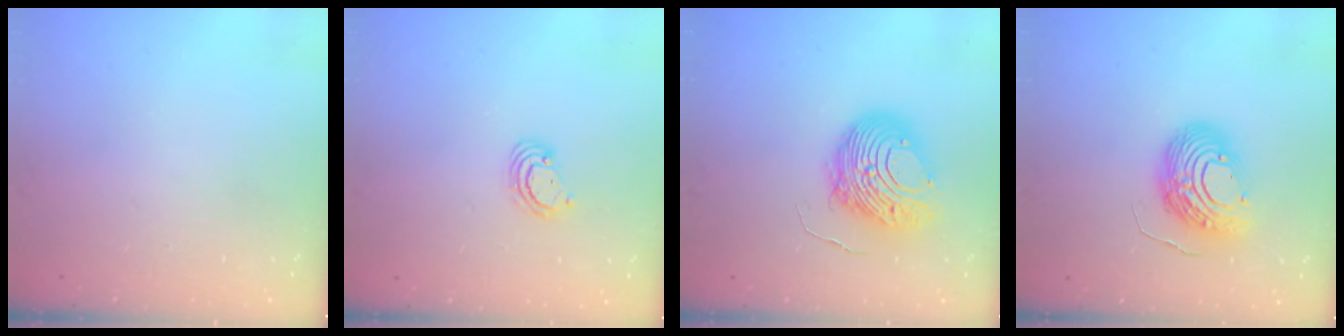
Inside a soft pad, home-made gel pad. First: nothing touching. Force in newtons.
{"total": 2.9, "press": 2.9, "slide": 0.3}
{"total": 10.9, "press": 10.8, "slide": 1.3}
{"total": 12.0, "press": 11.9, "slide": 1.3}